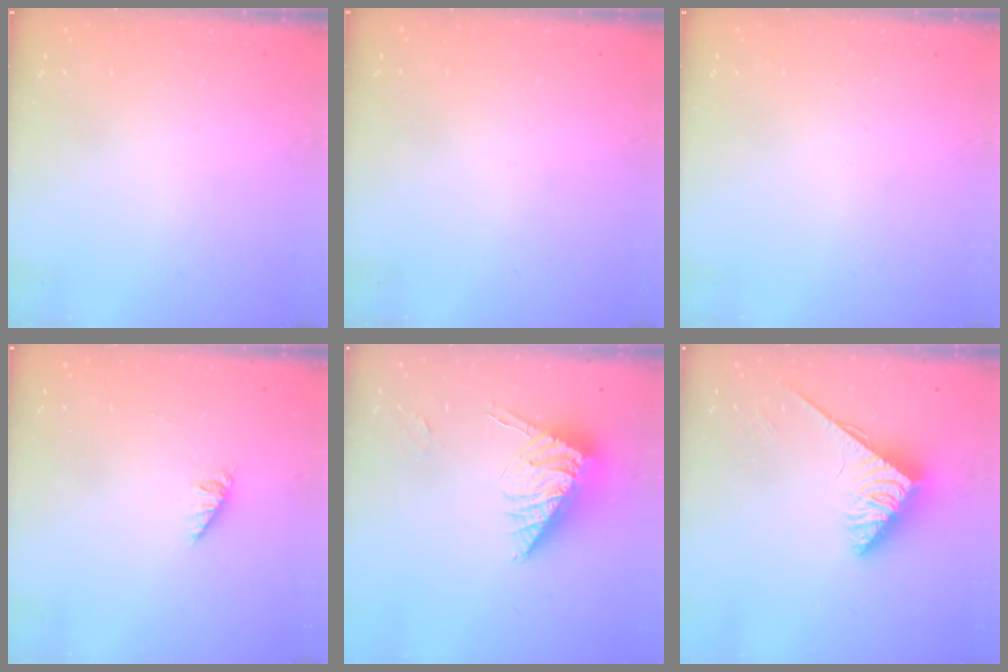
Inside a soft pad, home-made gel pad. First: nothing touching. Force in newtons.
{"total": 0.0}
{"total": 0.0}
{"total": 1.4, "press": 1.4, "slide": 0.2}
{"total": 9.8, "press": 9.7, "slide": 1.6}
{"total": 3.9, "press": 3.8, "slide": 0.6}